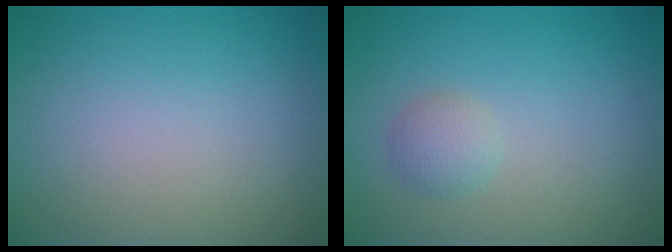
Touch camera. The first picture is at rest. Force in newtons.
{"total": 1.6, "press": 1.6, "slide": 0.0}